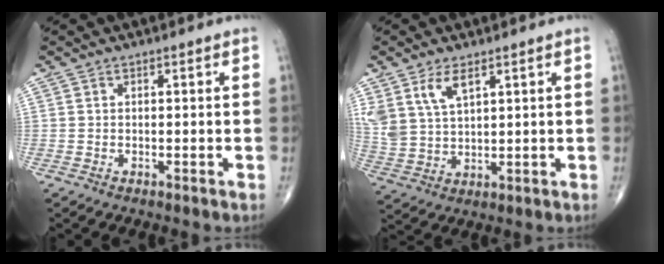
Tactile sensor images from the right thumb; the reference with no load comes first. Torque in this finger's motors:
{"motor_torque": [0.13, 0.18, 0.77, 0.60, 0.08]}